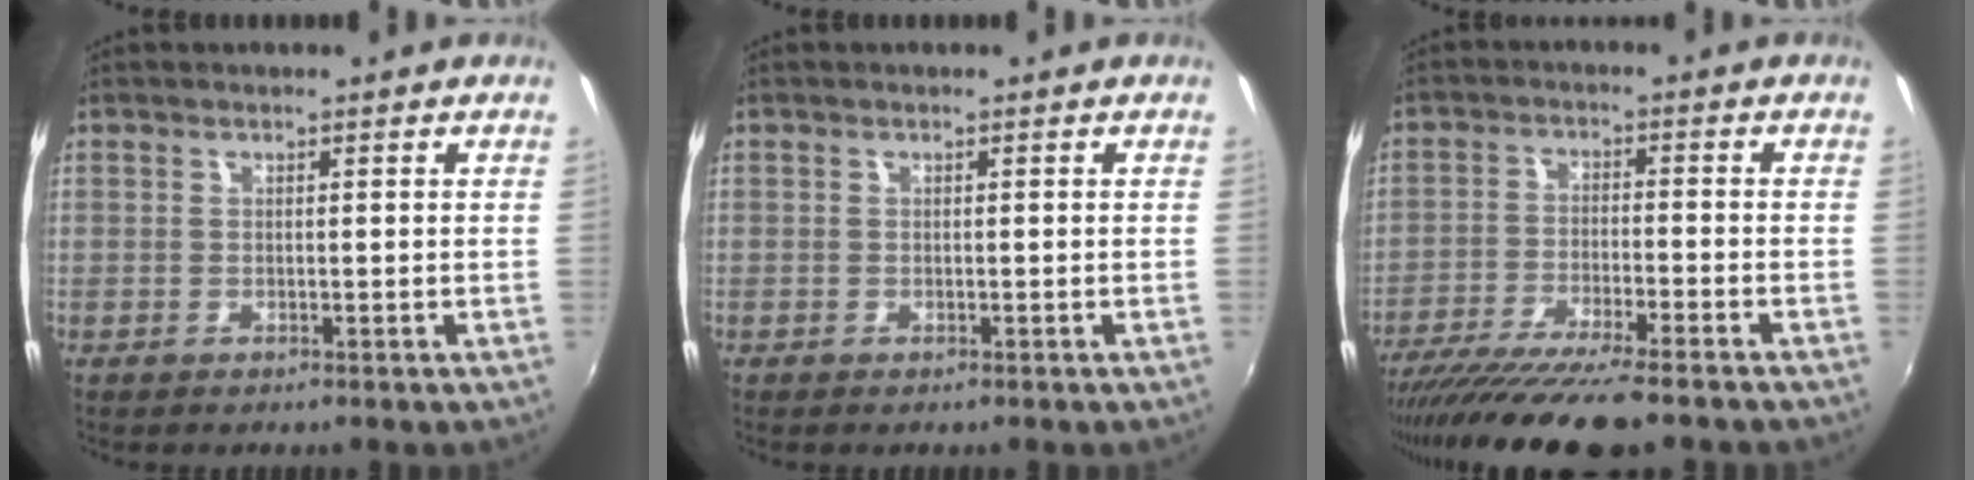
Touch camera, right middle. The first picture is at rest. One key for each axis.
{"total": 0.0}
{"total": 15.1, "fx": -12.6, "fy": 0.9, "fz": 8.2, "tx": -0.166, "ty": -0.042, "tz": -0.209}